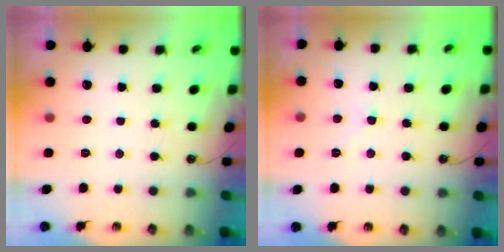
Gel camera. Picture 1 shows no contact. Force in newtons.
{"total": 3.4, "press": 3.4, "slide": 0.4}